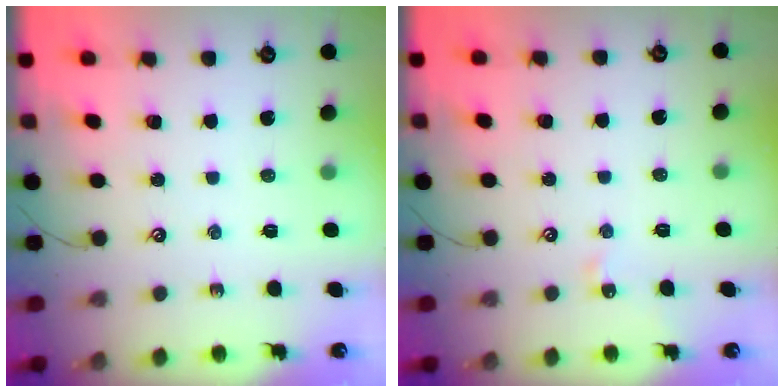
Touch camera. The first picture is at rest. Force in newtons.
{"total": 3.9, "press": 3.9, "slide": 0.6}